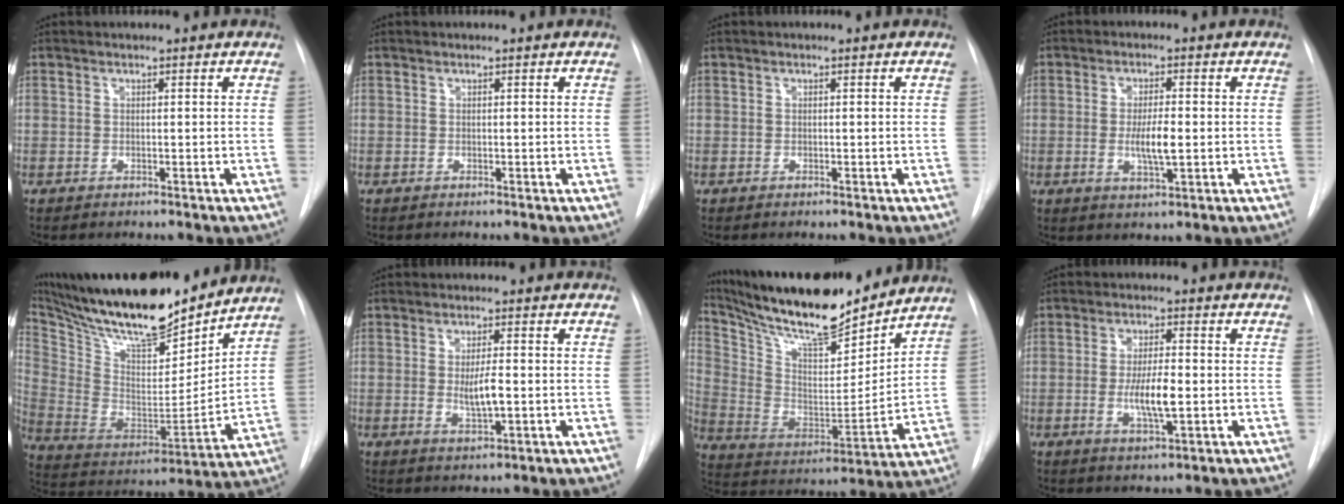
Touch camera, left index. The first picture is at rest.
{"total": 0.0}
{"total": 0.0}
{"total": 4.8, "force": [-0.5, 0.9, 4.7], "torque": [-0.090, -0.007, -0.006]}
{"total": 27.2, "force": [23.1, 5.7, 13.1], "torque": [-0.260, -0.008, 0.379]}
{"total": 4.2, "force": [-0.2, 0.8, 4.1], "torque": [-0.075, -0.005, -0.001]}
{"total": 22.8, "force": [20.1, 3.7, 10.2], "torque": [-0.193, -0.011, 0.333]}
{"total": 6.2, "force": [-0.9, 1.3, 6.0], "torque": [-0.113, -0.007, -0.014]}